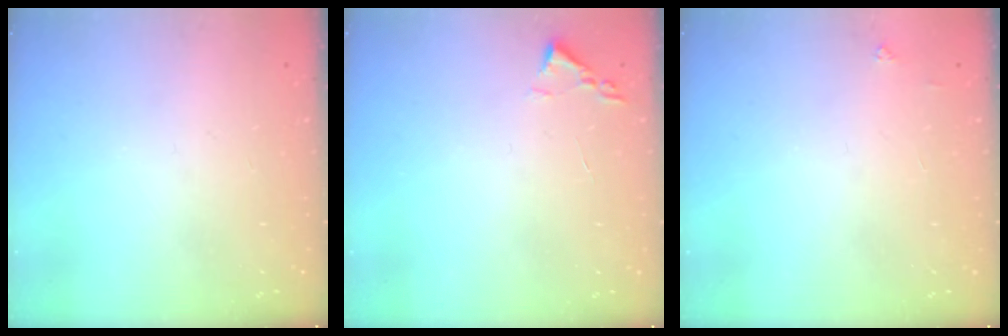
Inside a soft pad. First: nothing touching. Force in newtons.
{"total": 1.8, "press": 1.7, "slide": 0.2}
{"total": 3.8, "press": 3.8, "slide": 0.4}